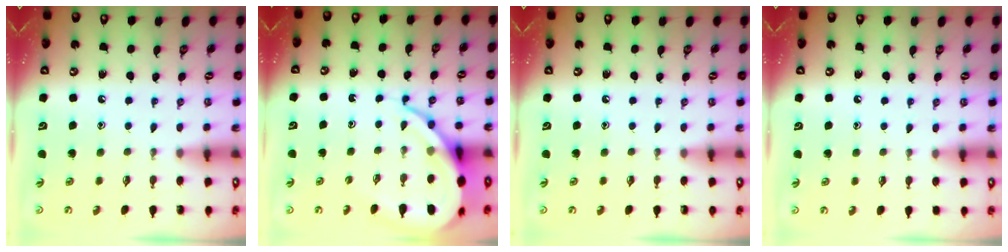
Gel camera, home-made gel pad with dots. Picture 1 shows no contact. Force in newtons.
{"total": 12.6, "press": 12.5, "slide": 1.2}
{"total": 0.0}
{"total": 2.9, "press": 2.9, "slide": 0.5}